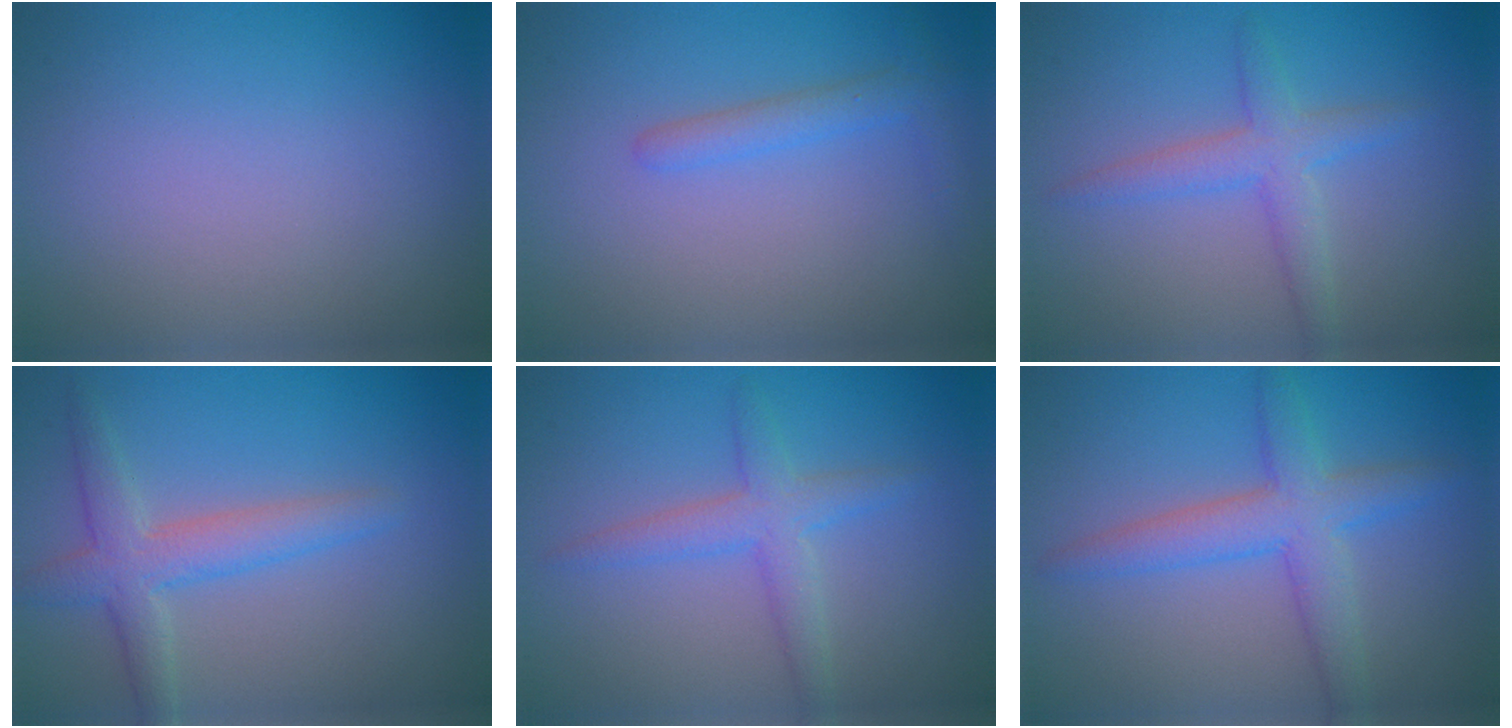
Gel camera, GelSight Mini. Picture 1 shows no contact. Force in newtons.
{"total": 2.0, "press": 2.0, "slide": 0.2}
{"total": 2.9, "press": 2.9, "slide": 0.1}
{"total": 3.7, "press": 3.7, "slide": 0.1}
{"total": 2.9, "press": 2.9, "slide": 0.1}
{"total": 4.5, "press": 4.5, "slide": 0.1}